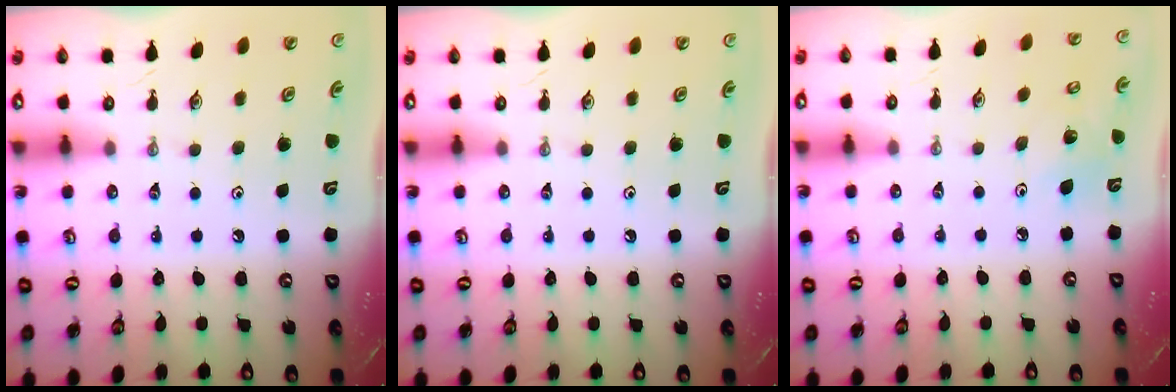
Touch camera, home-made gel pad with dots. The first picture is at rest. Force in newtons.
{"total": 0.0}
{"total": 5.5, "press": 5.2, "slide": 1.5}